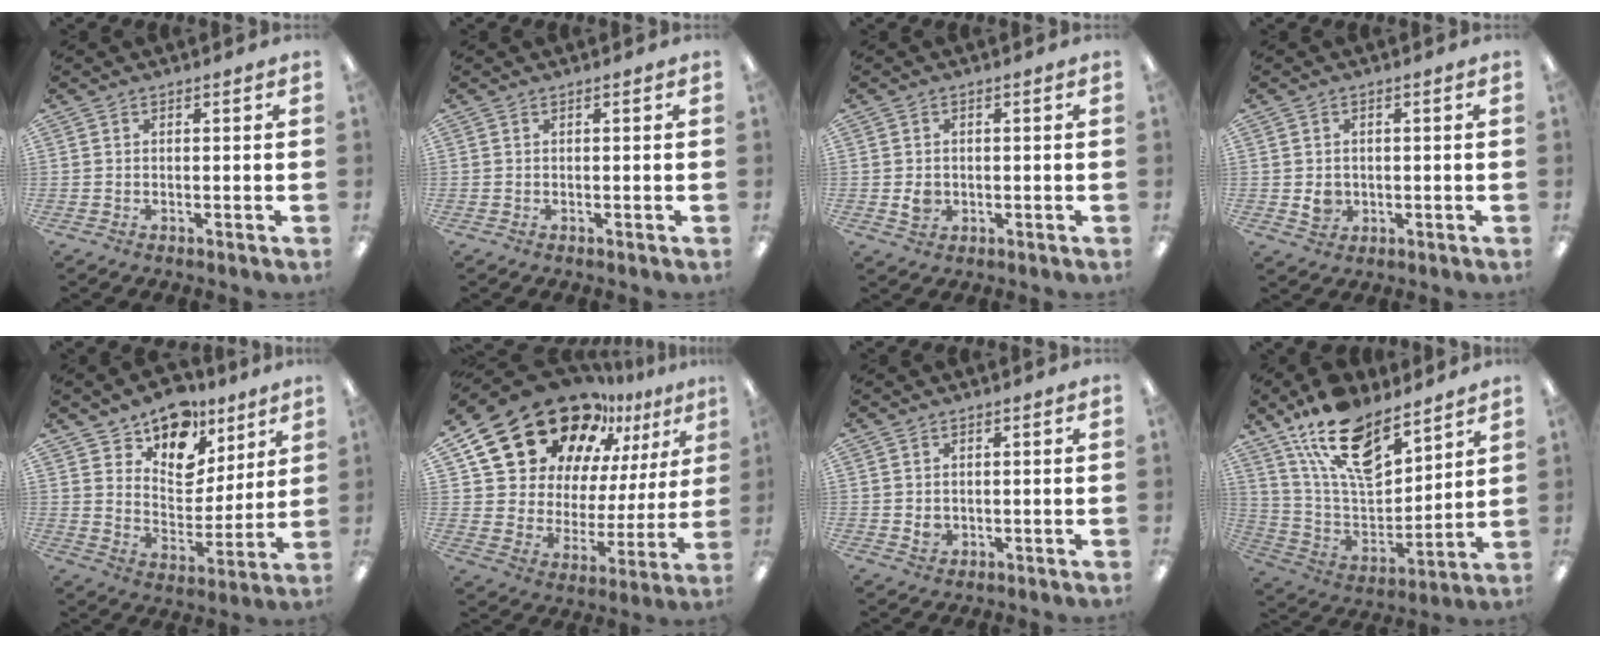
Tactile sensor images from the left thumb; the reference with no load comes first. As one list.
[{"total": 0.0}, {"total": 3.1, "force": [-0.2, 2.7, 1.5], "torque": [-0.011, -0.001, -0.006]}, {"total": 3.4, "force": [-0.1, 3.1, 1.4], "torque": [-0.009, -0.001, -0.003]}, {"total": 13.9, "force": [10.4, 8.3, 4.1], "torque": [-0.074, -0.076, 0.195]}, {"total": 24.3, "force": [18.1, 12.0, 10.9], "torque": [-0.194, -0.122, 0.331]}, {"total": 2.3, "force": [0.4, 2.0, 1.0], "torque": [-0.004, -0.002, 0.004]}, {"total": 18.9, "force": [13.0, 8.8, 10.5], "torque": [-0.193, -0.072, 0.234]}]